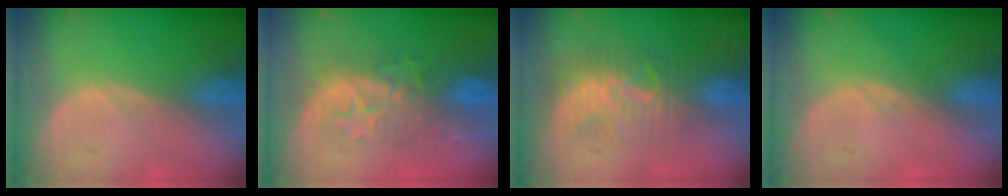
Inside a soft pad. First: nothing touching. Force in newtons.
{"total": 7.9, "press": 7.7, "slide": 1.6}
{"total": 8.8, "press": 7.6, "slide": 4.4}
{"total": 0.5, "press": 0.5, "slide": 0.2}